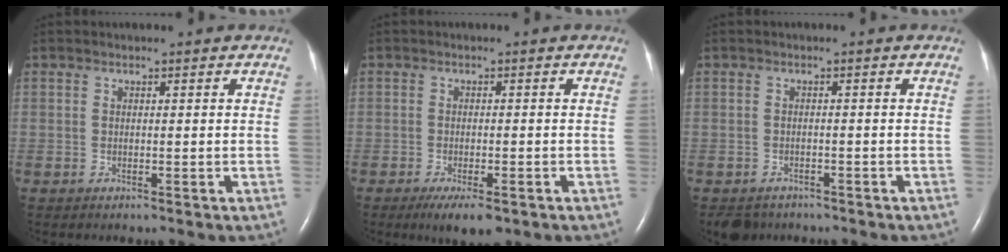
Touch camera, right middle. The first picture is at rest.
{"total": 5.1, "force": [-3.3, 1.4, 3.6], "torque": [-0.057, -0.010, -0.046]}
{"total": 4.1, "force": [-3.4, 2.1, 0.8], "torque": [-0.014, -0.002, -0.048]}